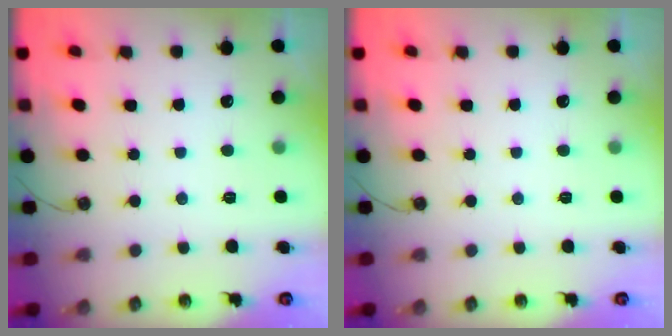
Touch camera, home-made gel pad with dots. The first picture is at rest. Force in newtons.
{"total": 0.0}